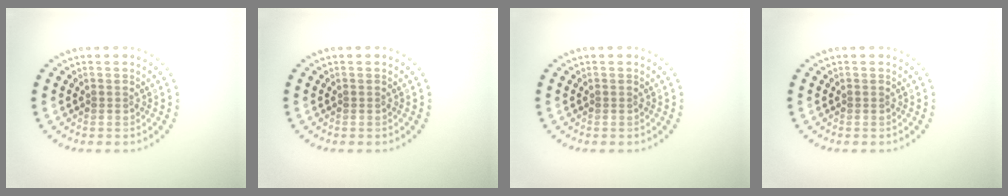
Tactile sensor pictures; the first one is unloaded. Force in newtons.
{"total": 0.0}
{"total": 0.0}
{"total": 0.0}